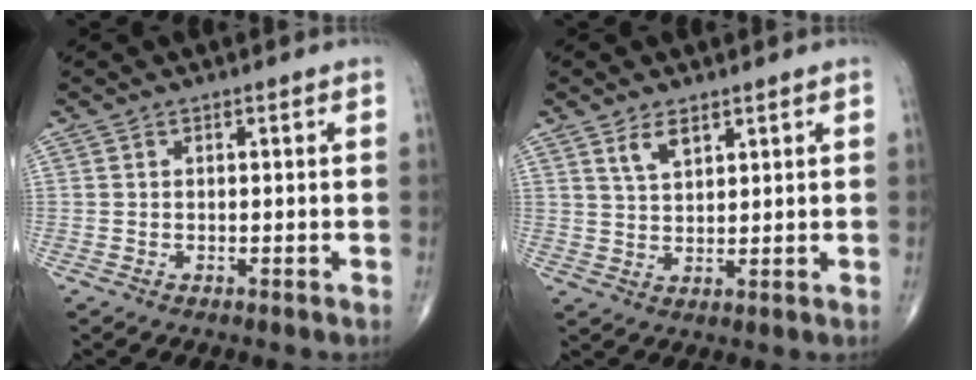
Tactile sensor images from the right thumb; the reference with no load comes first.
{"total": 4.0, "force": [2.6, 1.8, 2.5], "torque": [-0.039, -0.014, 0.052]}